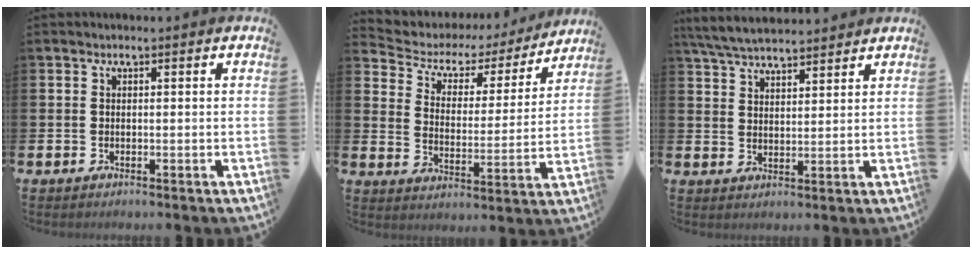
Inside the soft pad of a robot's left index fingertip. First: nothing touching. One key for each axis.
{"total": 5.1, "fx": 4.2, "fy": 2.7, "fz": 1.3, "tx": -0.053, "ty": -0.031, "tz": 0.063}
{"total": 5.5, "fx": 5.3, "fy": 0.8, "fz": 1.2, "tx": -0.043, "ty": -0.021, "tz": 0.097}